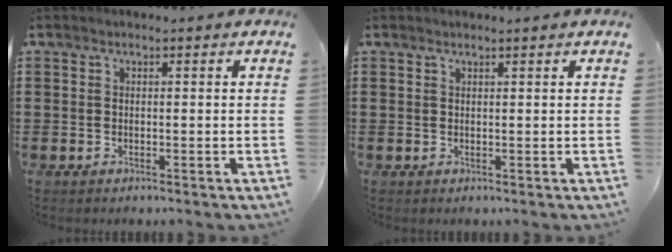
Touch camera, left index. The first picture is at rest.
{"total": 0.6, "force": [0.5, -0.1, 0.3], "torque": [-0.006, -0.002, 0.010]}